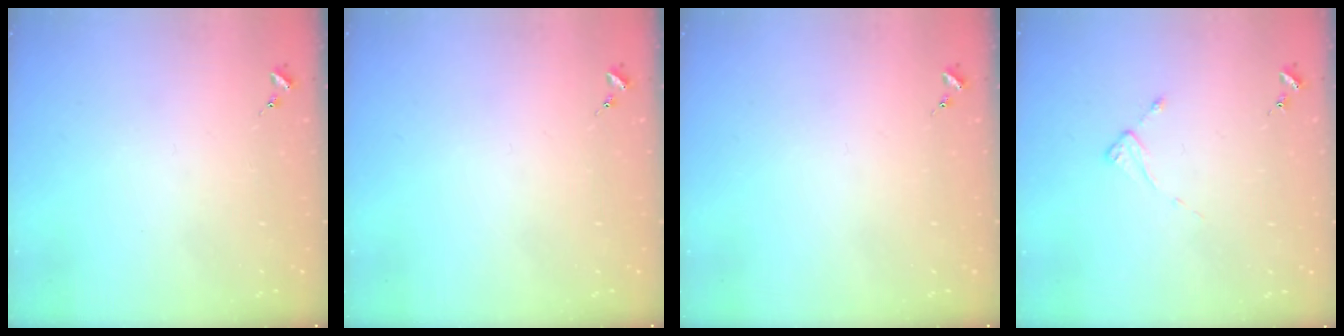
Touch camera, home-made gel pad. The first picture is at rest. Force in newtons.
{"total": 0.0}
{"total": 0.0}
{"total": 2.0, "press": 1.9, "slide": 0.4}